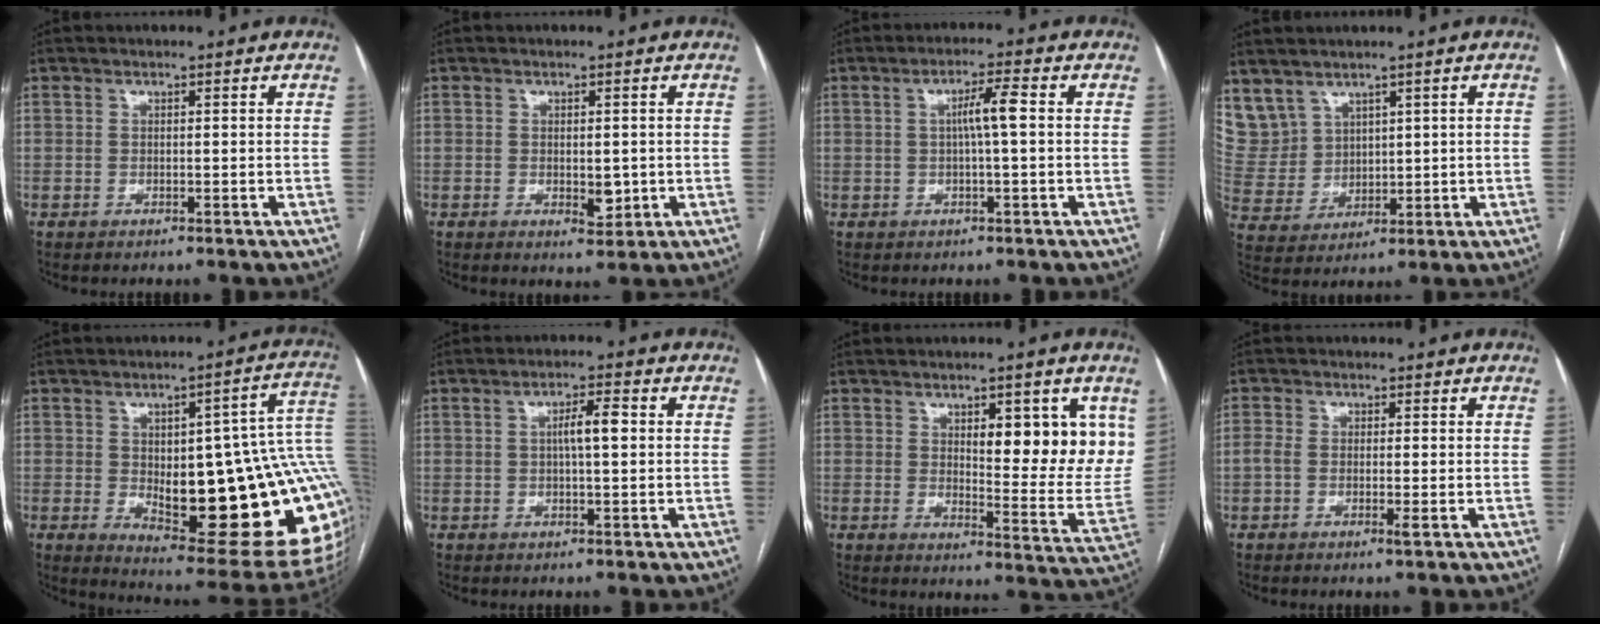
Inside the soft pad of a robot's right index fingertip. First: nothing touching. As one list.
[{"total": 2.9, "force": [-0.4, 1.5, 2.5], "torque": [-0.034, -0.005, 0.002]}, {"total": 4.1, "force": [0.3, 0.0, 4.1], "torque": [-0.073, 0.009, 0.006]}, {"total": 9.5, "force": [6.2, 7.1, 1.5], "torque": [-0.055, 0.030, 0.154]}, {"total": 27.7, "force": [-0.5, 7.8, 26.6], "torque": [-0.257, 0.022, 0.016]}, {"total": 3.8, "force": [0.4, 0.5, 3.7], "torque": [-0.066, 0.008, 0.006]}, {"total": 13.4, "force": [4.9, 3.3, 12.0], "torque": [-0.145, -0.014, 0.069]}, {"total": 1.6, "force": [-0.4, 0.5, 1.5], "torque": [-0.029, 0.000, -0.007]}]